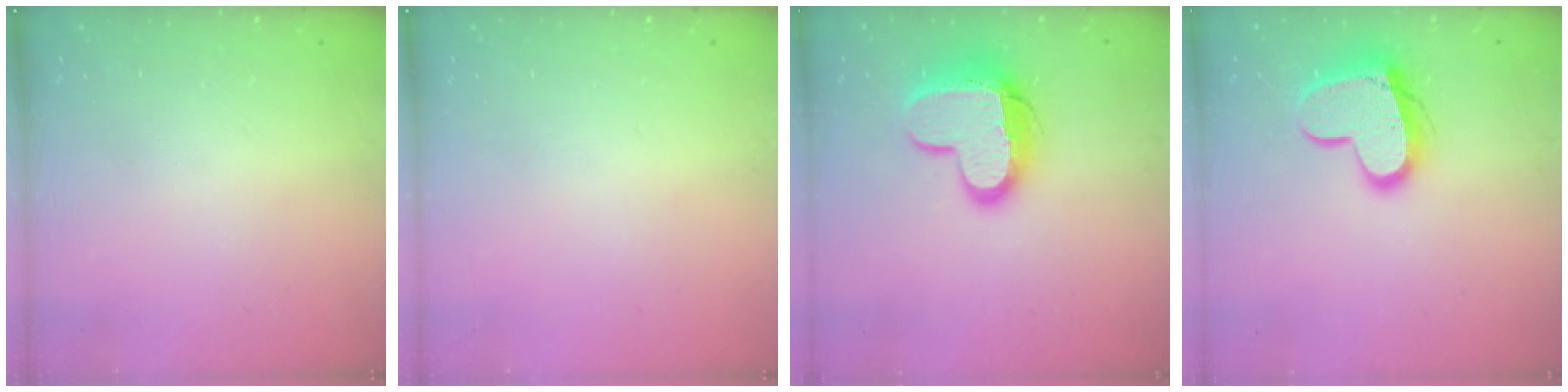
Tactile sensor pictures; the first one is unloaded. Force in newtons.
{"total": 0.0}
{"total": 14.2, "press": 14.2, "slide": 1.1}
{"total": 14.0, "press": 14.0, "slide": 0.6}